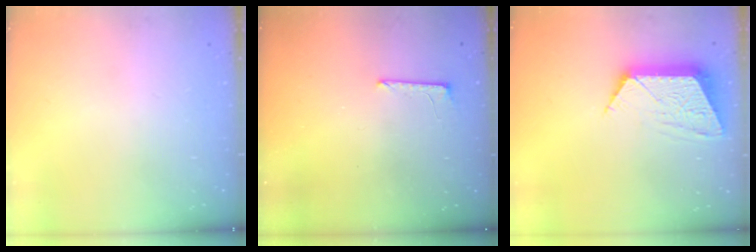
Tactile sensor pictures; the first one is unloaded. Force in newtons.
{"total": 6.2, "press": 6.2, "slide": 0.5}
{"total": 10.5, "press": 10.5, "slide": 0.7}